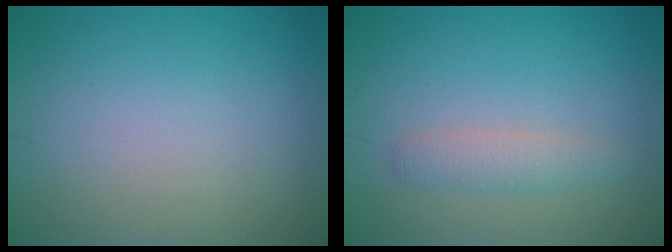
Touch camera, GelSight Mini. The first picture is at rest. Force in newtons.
{"total": 1.9, "press": 1.9, "slide": 0.1}